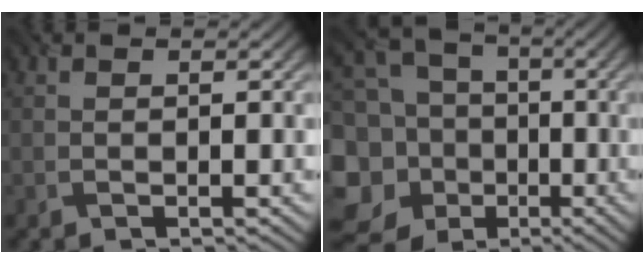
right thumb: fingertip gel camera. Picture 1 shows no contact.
{"total": 15.2, "force": [-2.4, 14.3, 4.6], "torque": [-0.204, -0.006, -0.054]}